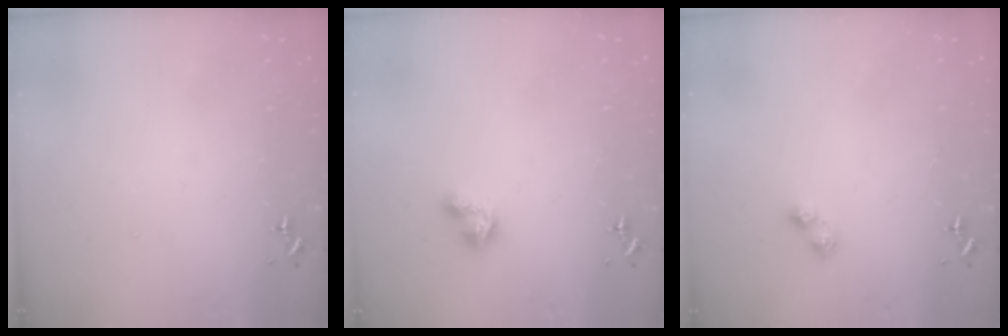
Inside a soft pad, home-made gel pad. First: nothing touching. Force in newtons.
{"total": 4.8, "press": 4.7, "slide": 0.8}
{"total": 4.9, "press": 4.9, "slide": 0.5}